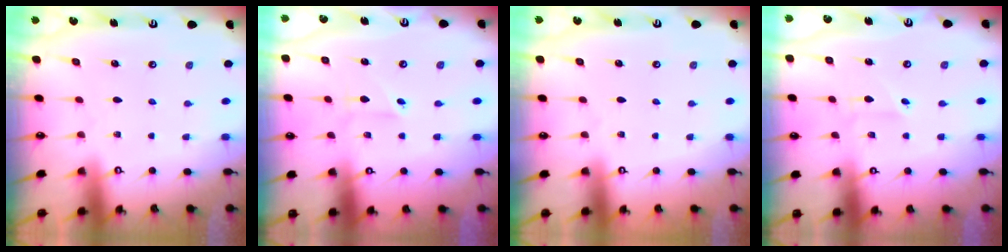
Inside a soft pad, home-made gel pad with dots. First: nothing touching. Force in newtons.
{"total": 3.0, "press": 2.9, "slide": 0.7}
{"total": 0.9, "press": 0.9, "slide": 0.2}
{"total": 2.3, "press": 2.2, "slide": 0.9}